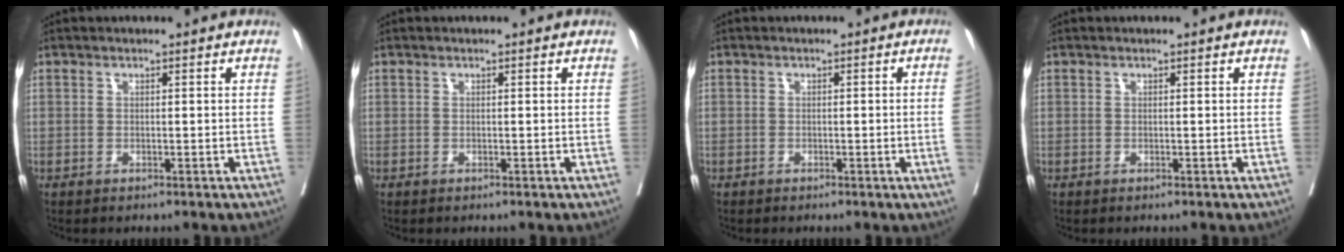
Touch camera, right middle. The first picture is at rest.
{"total": 0.0}
{"total": 1.9, "force": [-0.3, -0.6, 1.8], "torque": [-0.022, 0.000, -0.003]}
{"total": 0.0}